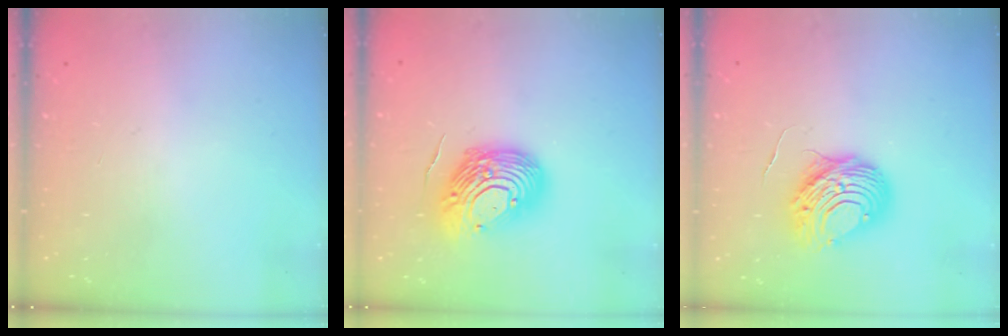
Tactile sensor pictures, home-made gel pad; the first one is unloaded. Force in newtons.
{"total": 14.9, "press": 14.7, "slide": 2.7}
{"total": 11.1, "press": 11.1, "slide": 0.9}